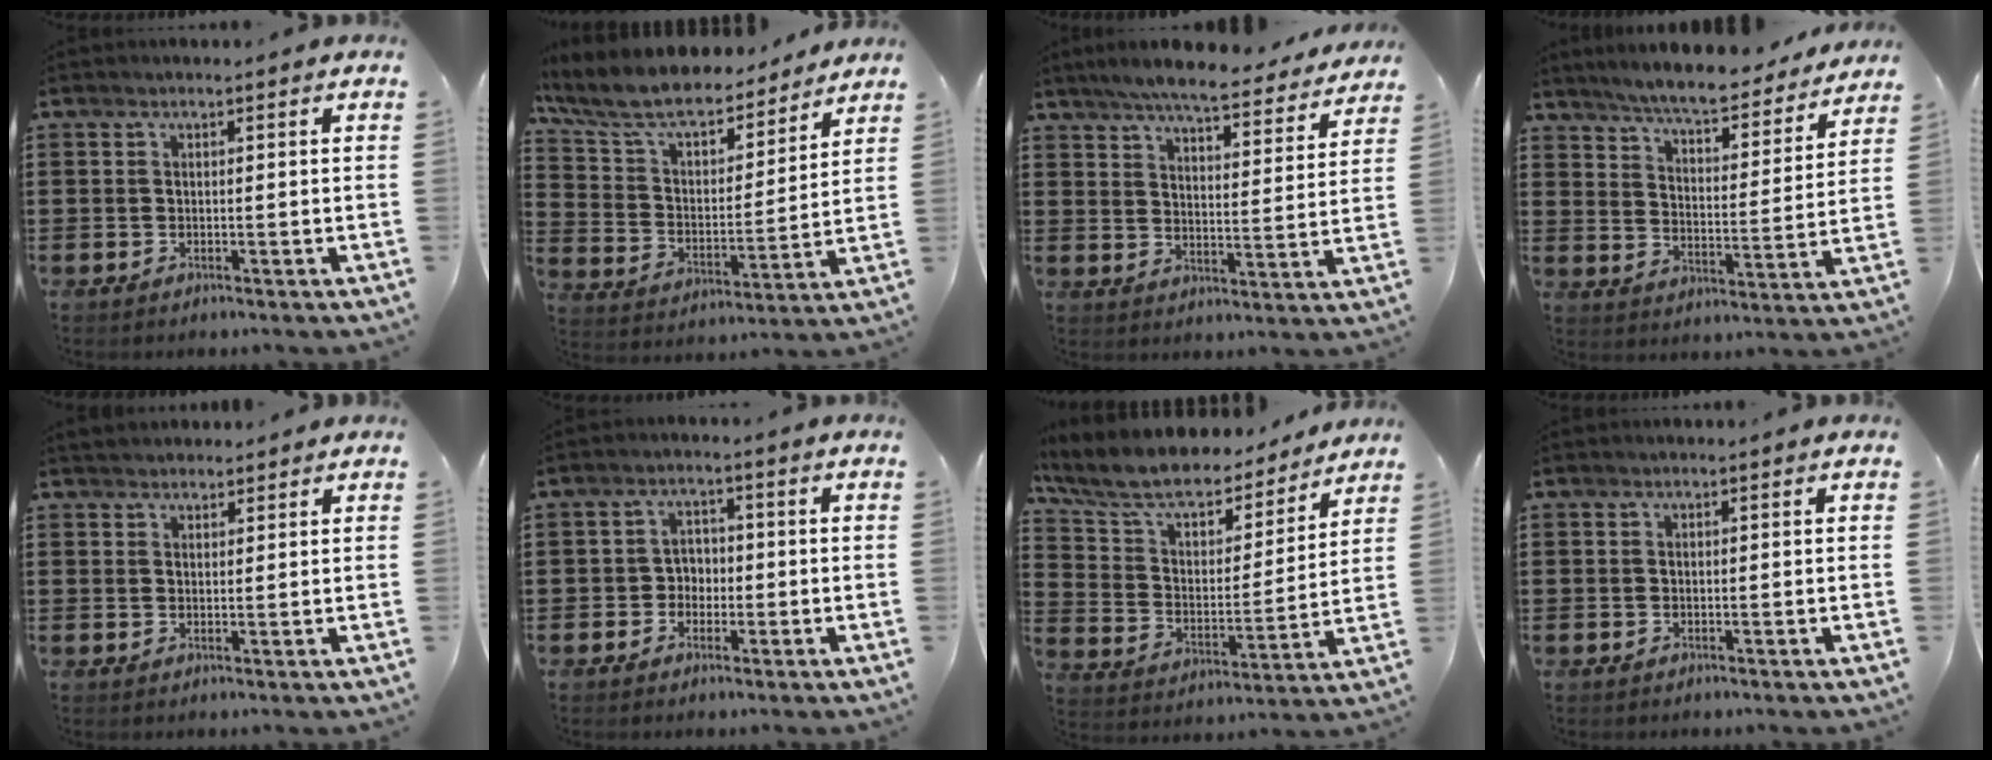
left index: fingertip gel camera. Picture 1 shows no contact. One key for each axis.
{"total": 9.0, "fx": 8.0, "fy": 2.2, "fz": 3.5, "tx": -0.104, "ty": -0.050, "tz": 0.137}
{"total": 6.2, "fx": 5.8, "fy": 0.0, "fz": 2.0, "tx": -0.056, "ty": -0.039, "tz": 0.098}
{"total": 6.4, "fx": 6.1, "fy": -0.2, "fz": 2.0, "tx": -0.066, "ty": -0.043, "tz": 0.103}
{"total": 1.8, "fx": 1.7, "fy": 0.5, "fz": 0.1, "tx": -0.006, "ty": 0.004, "tz": 0.035}
{"total": 3.0, "fx": -1.0, "fy": 2.6, "fz": 1.0, "tx": -0.030, "ty": 0.007, "tz": -0.026}
{"total": 8.8, "fx": 7.5, "fy": 2.9, "fz": 3.5, "tx": -0.105, "ty": -0.046, "tz": 0.128}
{"total": 0.0}